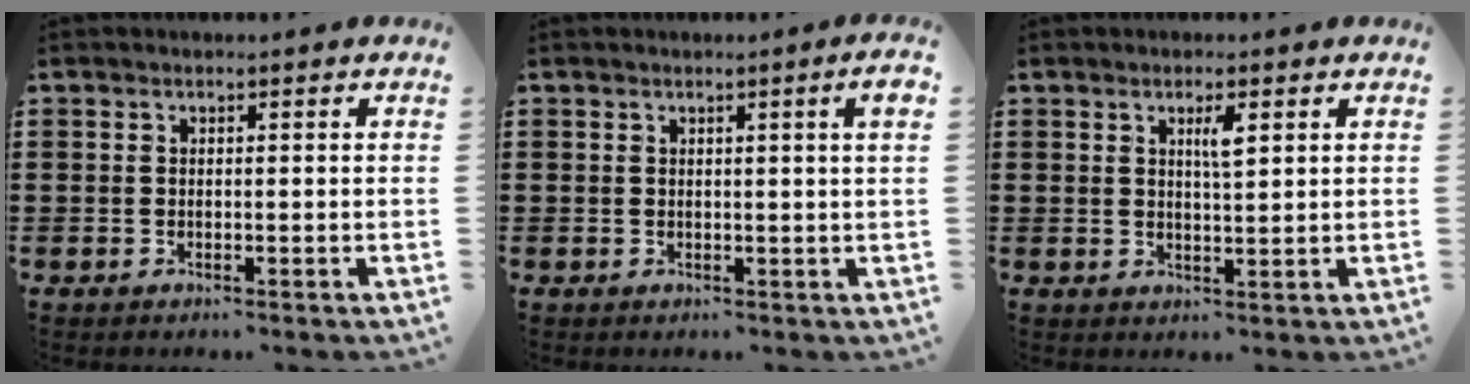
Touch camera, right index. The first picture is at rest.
{"total": 2.1, "force": [0.7, -0.3, 2.0], "torque": [-0.037, -0.002, 0.011]}
{"total": 2.7, "force": [1.1, 0.5, 2.4], "torque": [-0.042, -0.001, 0.015]}